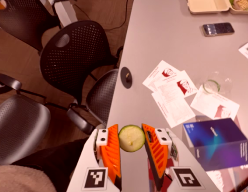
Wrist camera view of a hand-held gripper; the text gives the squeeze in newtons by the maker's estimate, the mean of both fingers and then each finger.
{"total": 9.7, "left": 9.9, "right": 9.6}